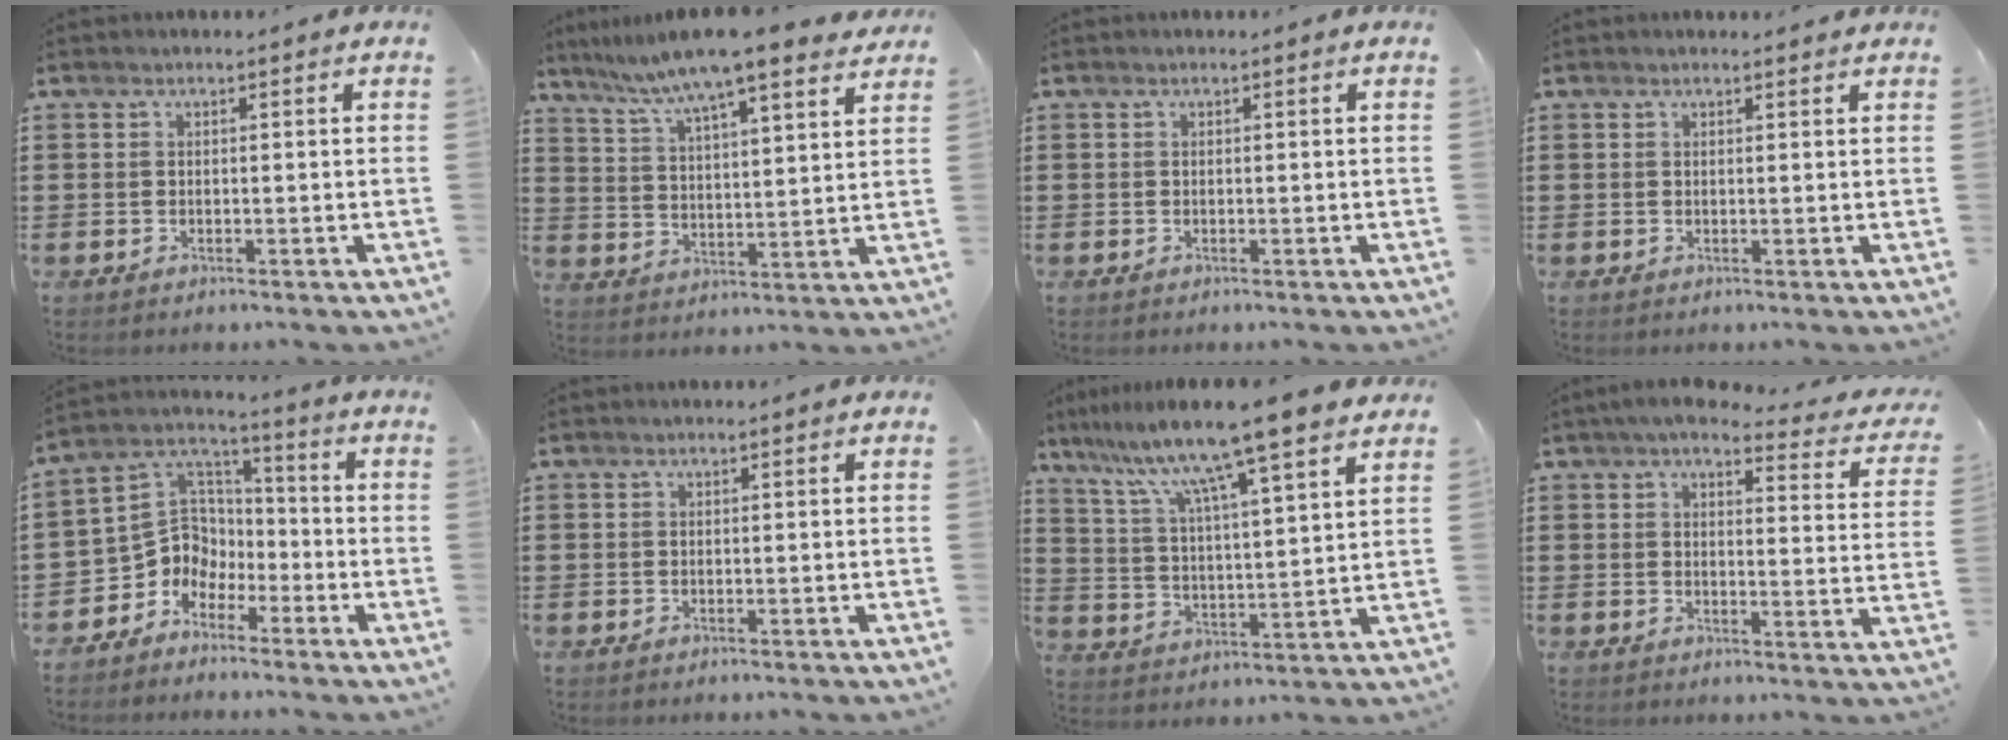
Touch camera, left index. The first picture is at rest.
{"total": 8.5, "force": [7.4, 0.0, 4.2], "torque": [-0.110, -0.033, 0.123]}
{"total": 0.0}
{"total": 0.6, "force": [0.5, 0.0, 0.2], "torque": [-0.004, -0.001, 0.012]}
{"total": 7.2, "force": [-3.5, 6.0, 1.9], "torque": [-0.075, -0.005, -0.075]}
{"total": 0.0}
{"total": 10.9, "force": [9.0, -0.8, 6.2], "torque": [-0.146, -0.060, 0.142]}
{"total": 5.4, "force": [4.5, 0.5, 2.9], "torque": [-0.066, -0.020, 0.075]}